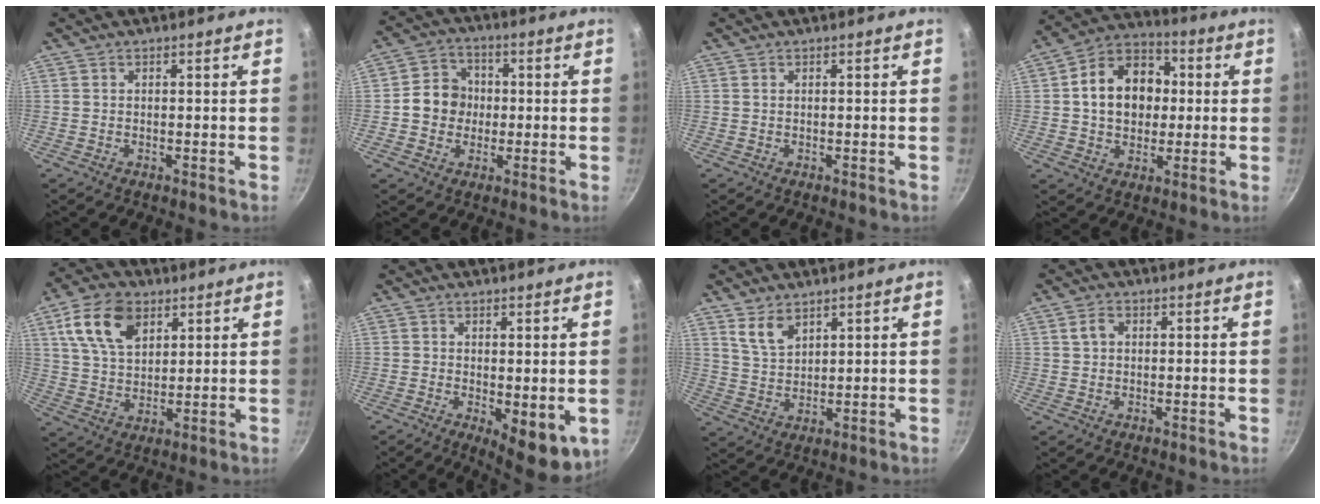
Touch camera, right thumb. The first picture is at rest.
{"total": 8.2, "force": [-0.3, 7.4, 3.6], "torque": [-0.025, 0.016, -0.019]}
{"total": 0.0}
{"total": 15.0, "force": [1.5, 11.6, 9.4], "torque": [-0.122, 0.025, 0.012]}
{"total": 12.9, "force": [5.8, 8.1, 8.3], "torque": [-0.129, -0.008, 0.108]}
{"total": 7.6, "force": [-0.6, 3.4, 6.8], "torque": [-0.077, -0.013, 0.000]}
{"total": 5.7, "force": [3.8, 3.0, 3.1], "torque": [-0.050, -0.022, 0.080]}
{"total": 2.7, "force": [0.7, 2.0, 1.6], "torque": [-0.022, 0.007, 0.012]}